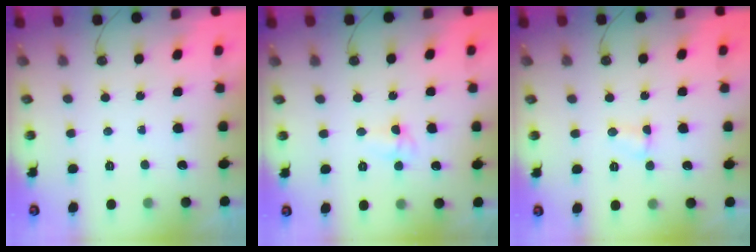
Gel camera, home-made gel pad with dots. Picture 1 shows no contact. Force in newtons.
{"total": 3.5, "press": 3.4, "slide": 0.7}
{"total": 2.8, "press": 2.8, "slide": 0.4}